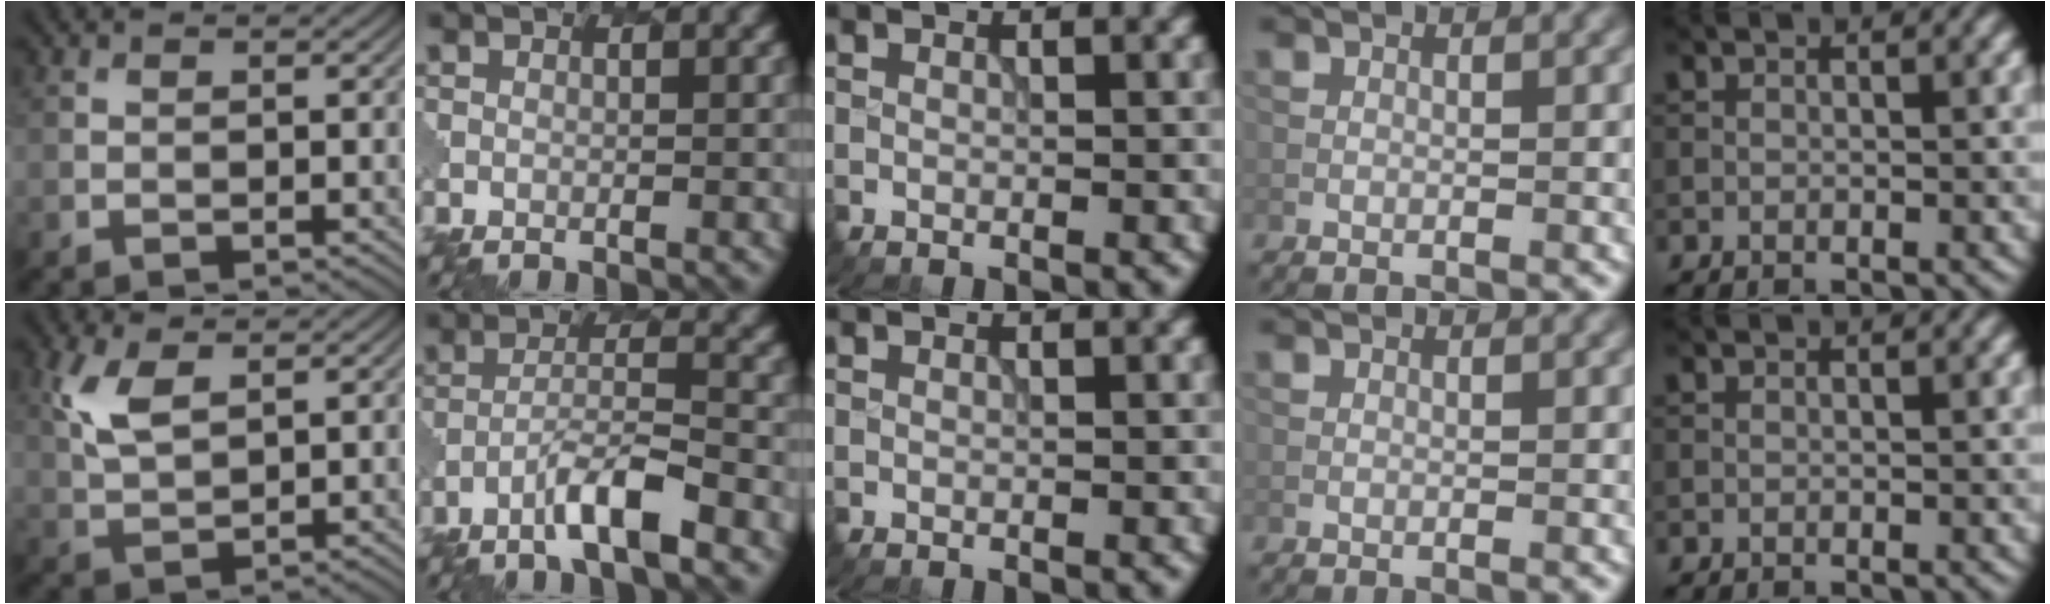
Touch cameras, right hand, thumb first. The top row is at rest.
{"thumb": {"total": 5.3, "force": [2.3, 2.5, 4.1], "torque": [-0.108, 0.002, 0.048]}, "index": {"total": 4.5, "force": [-2.8, 0.6, 3.5], "torque": [-0.060, 0.008, -0.055]}}